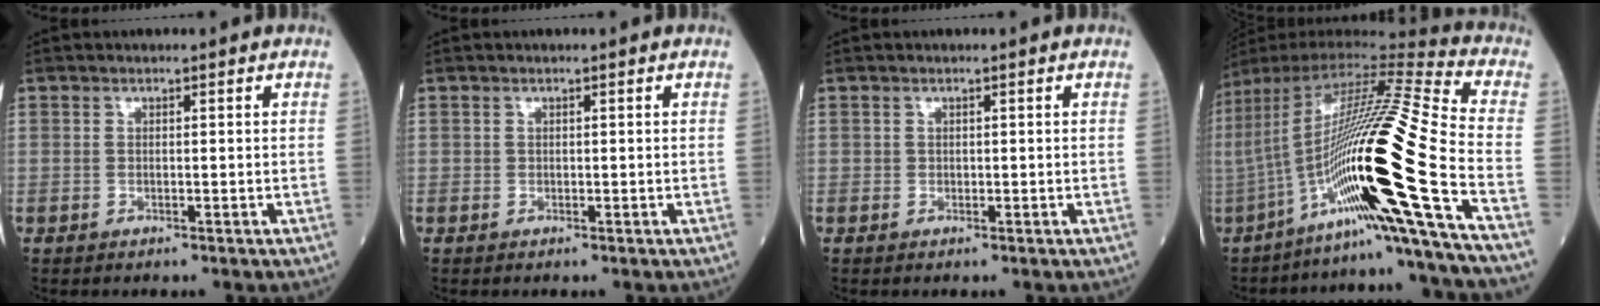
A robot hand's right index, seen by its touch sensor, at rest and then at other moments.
{"total": 0.0}
{"total": 0.0}
{"total": 26.6, "force": [-8.7, -1.3, 25.1], "torque": [-0.457, -0.019, -0.163]}